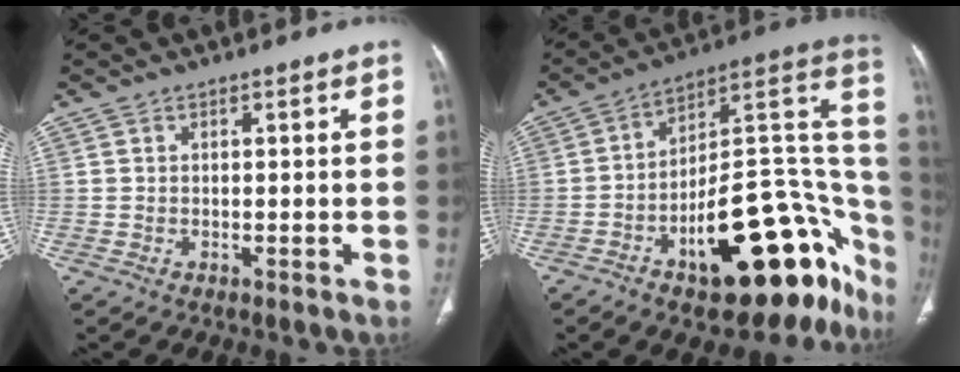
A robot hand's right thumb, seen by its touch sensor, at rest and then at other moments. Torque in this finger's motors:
{"motor_torque": [3.26, 1.75, 1.27, -1.50, 0.40]}